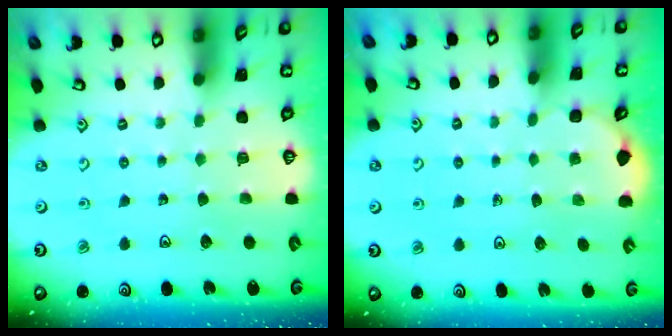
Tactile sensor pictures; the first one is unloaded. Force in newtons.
{"total": 2.1, "press": 1.8, "slide": 1.1}